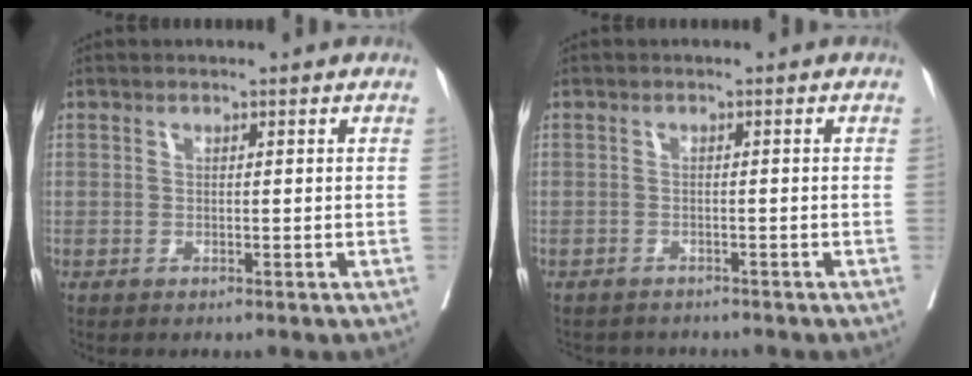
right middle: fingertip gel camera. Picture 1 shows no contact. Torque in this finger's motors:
{"motor_torque": [0.35, -0.38, 0.01, 0.00]}